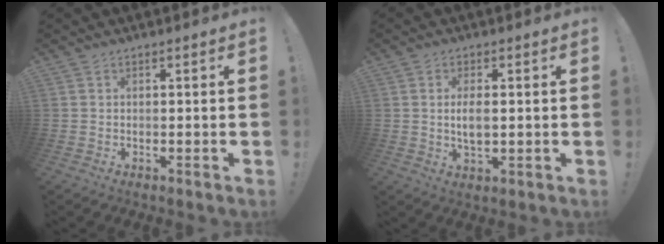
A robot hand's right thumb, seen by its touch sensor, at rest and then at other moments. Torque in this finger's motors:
{"motor_torque": [-0.38, 0.33, 0.15, 0.26, 0.06]}